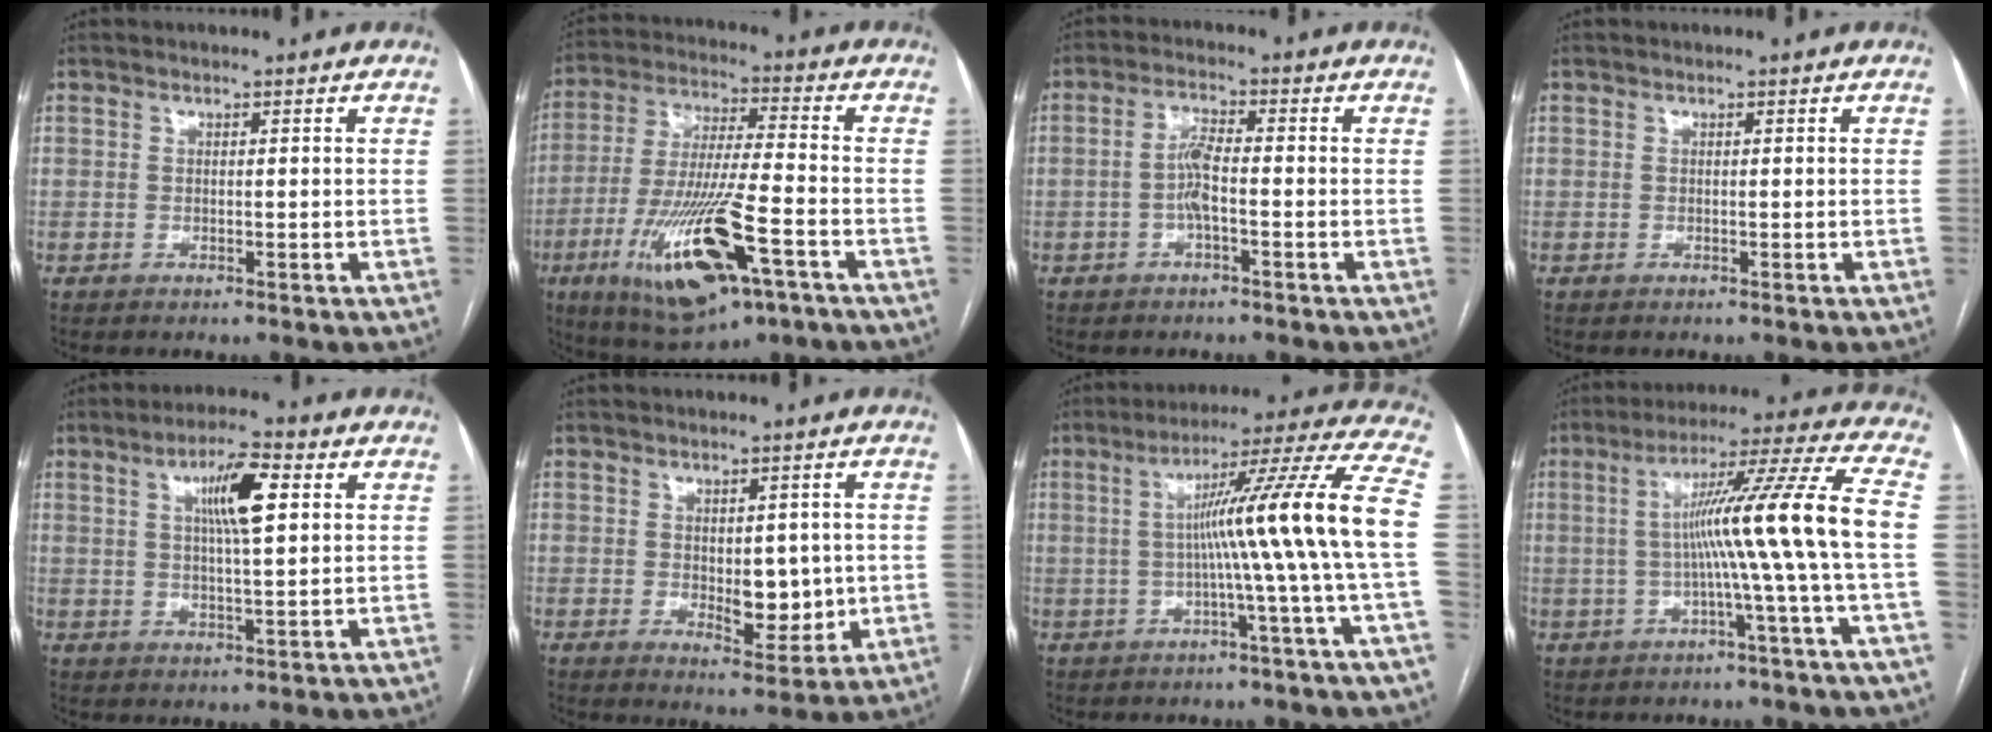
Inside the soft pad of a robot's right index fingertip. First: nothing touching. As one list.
[{"total": 18.5, "force": [-8.0, 3.3, 16.4], "torque": [-0.337, -0.034, -0.131]}, {"total": 3.8, "force": [-0.9, 0.7, 3.6], "torque": [-0.076, 0.009, -0.017]}, {"total": 0.0}, {"total": 7.8, "force": [2.6, 1.1, 7.3], "torque": [-0.129, 0.009, 0.043]}, {"total": 6.3, "force": [-0.1, 3.2, 5.4], "torque": [-0.071, -0.003, 0.013]}, {"total": 15.5, "force": [-0.9, -2.8, 15.2], "torque": [-0.212, 0.014, -0.020]}, {"total": 13.6, "force": [-1.1, -2.7, 13.3], "torque": [-0.205, 0.015, -0.019]}]